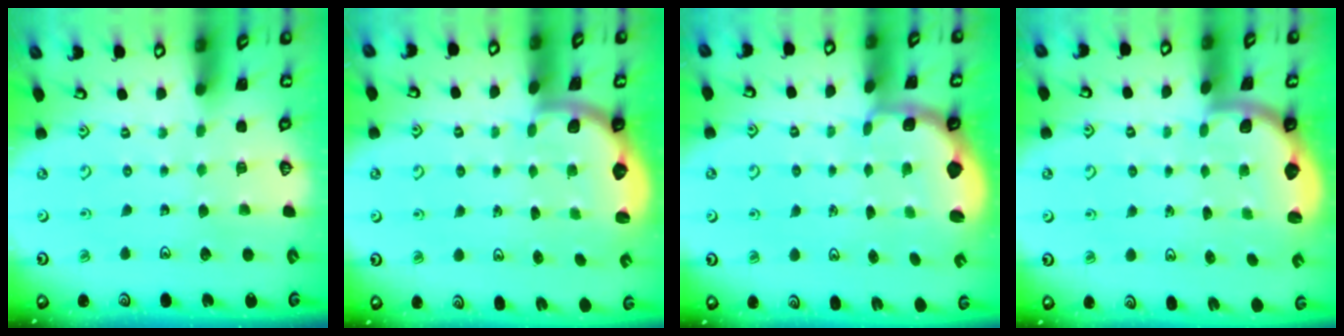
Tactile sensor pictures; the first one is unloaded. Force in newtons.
{"total": 2.1, "press": 1.9, "slide": 1.0}
{"total": 2.5, "press": 1.3, "slide": 2.1}
{"total": 2.2, "press": 2.1, "slide": 0.7}